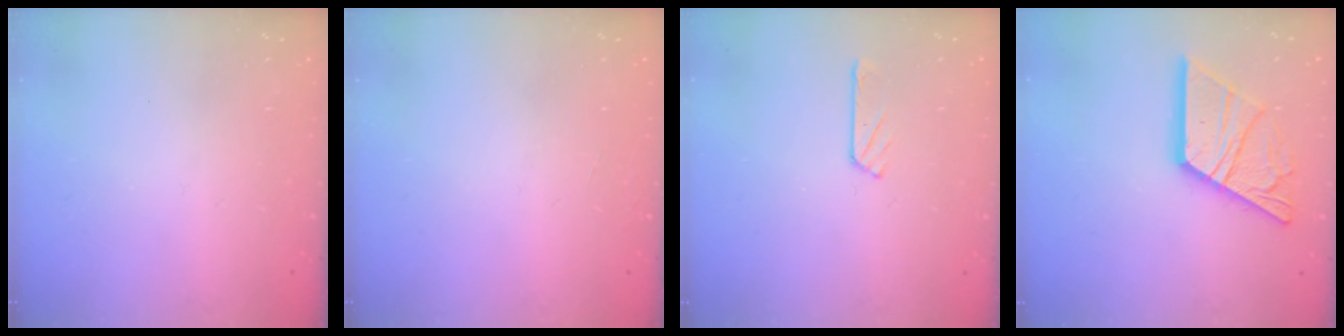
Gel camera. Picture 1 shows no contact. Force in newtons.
{"total": 0.0}
{"total": 2.4, "press": 2.3, "slide": 0.3}
{"total": 18.9, "press": 18.8, "slide": 1.8}